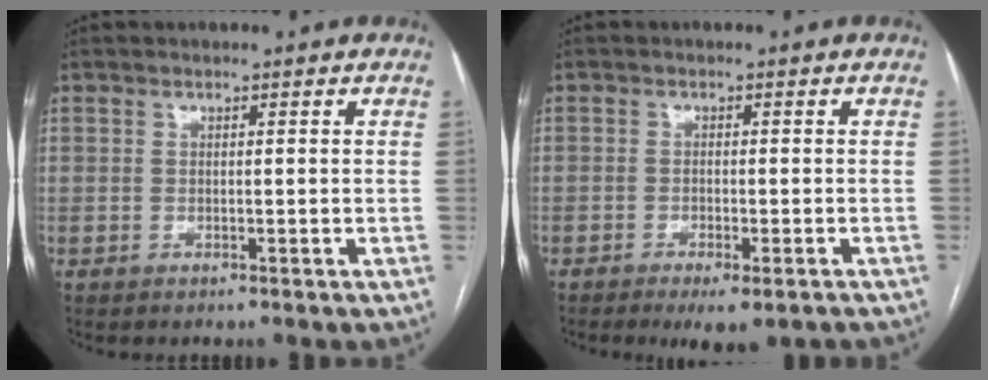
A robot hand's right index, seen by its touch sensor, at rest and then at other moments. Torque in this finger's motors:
{"motor_torque": [1.21, -0.93, 0.23, 0.07]}